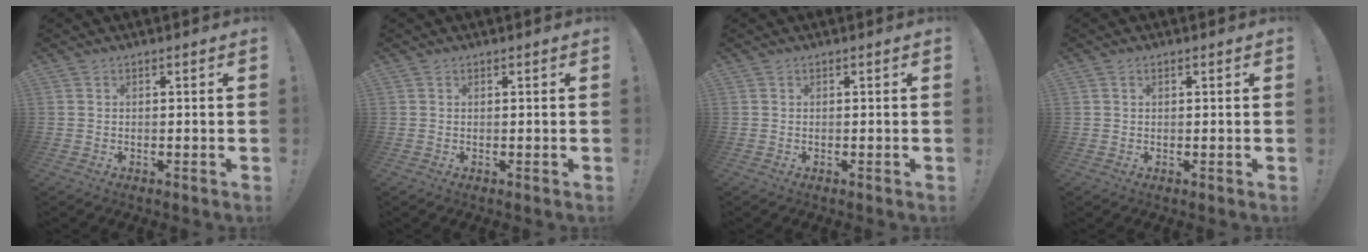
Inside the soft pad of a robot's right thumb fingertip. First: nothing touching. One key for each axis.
{"total": 0.0}
{"total": 0.0}
{"total": 0.5, "fx": 0.4, "fy": 0.2, "fz": 0.3, "tx": -0.008, "ty": 0.002, "tz": 0.008}